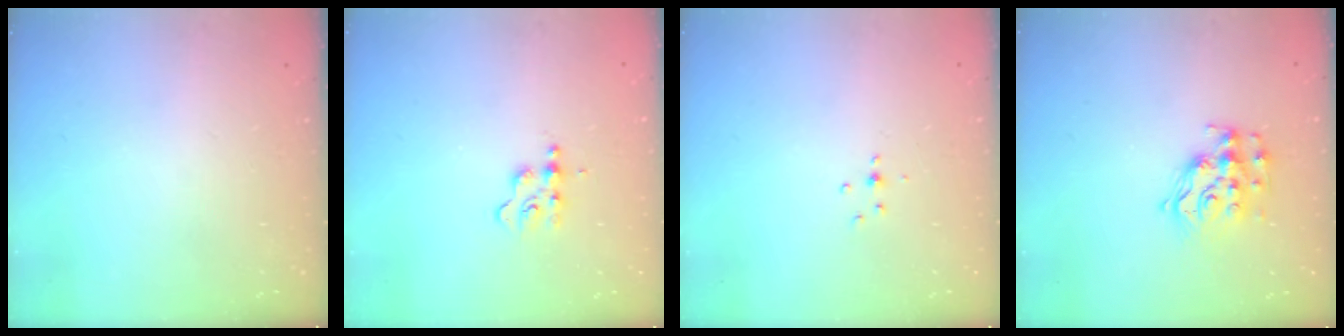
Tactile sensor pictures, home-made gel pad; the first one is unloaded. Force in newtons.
{"total": 2.8, "press": 2.8, "slide": 0.3}
{"total": 3.7, "press": 3.5, "slide": 1.3}
{"total": 12.1, "press": 12.0, "slide": 0.8}